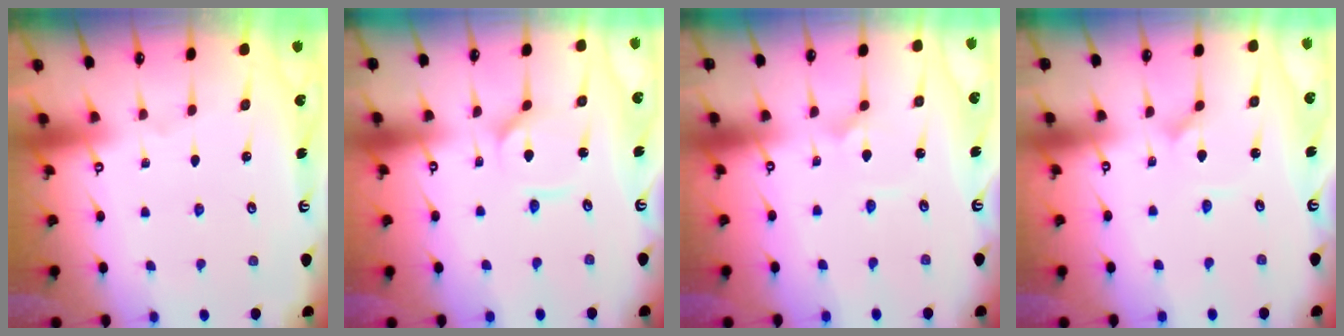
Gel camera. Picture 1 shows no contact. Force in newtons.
{"total": 2.9, "press": 2.9, "slide": 0.4}
{"total": 2.5, "press": 2.4, "slide": 0.4}
{"total": 1.0, "press": 1.0, "slide": 0.0}